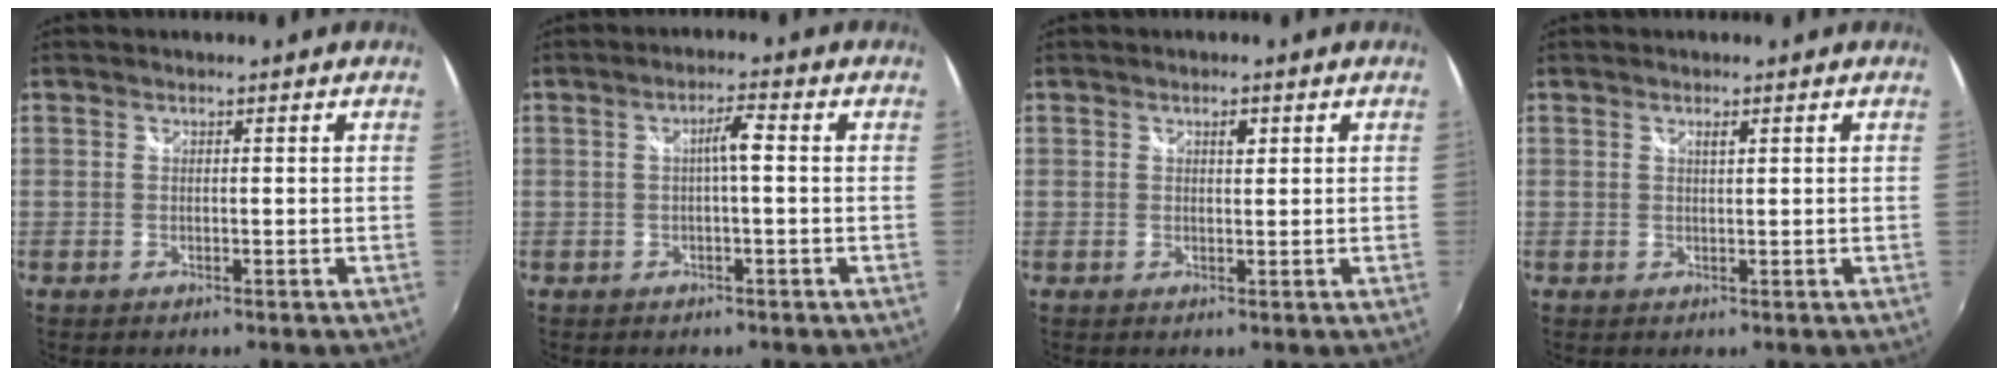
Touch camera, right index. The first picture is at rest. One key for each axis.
{"total": 3.1, "fx": 0.0, "fy": 0.2, "fz": 3.1, "tx": -0.057, "ty": 0.008, "tz": 0.000}
{"total": 1.4, "fx": 0.7, "fy": 0.7, "fz": 1.1, "tx": -0.015, "ty": 0.004, "tz": 0.010}
{"total": 0.9, "fx": 0.5, "fy": 0.1, "fz": 0.8, "tx": -0.013, "ty": 0.002, "tz": 0.009}